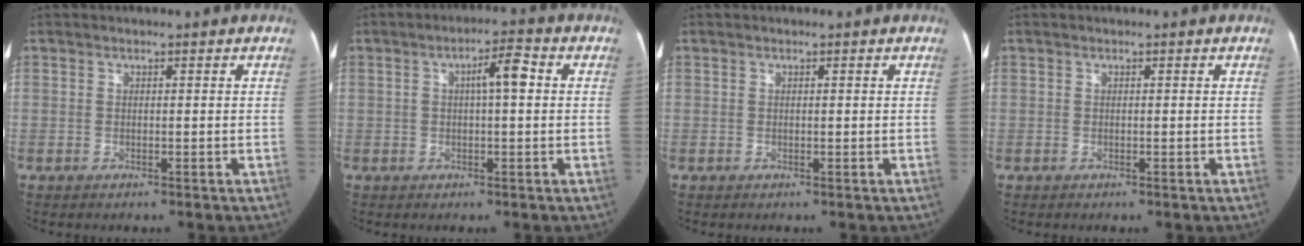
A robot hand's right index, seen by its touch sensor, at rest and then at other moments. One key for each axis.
{"total": 5.0, "fx": 0.9, "fy": 1.0, "fz": 4.9, "tx": -0.081, "ty": 0.018, "tz": 0.010}
{"total": 0.0}
{"total": 0.0}